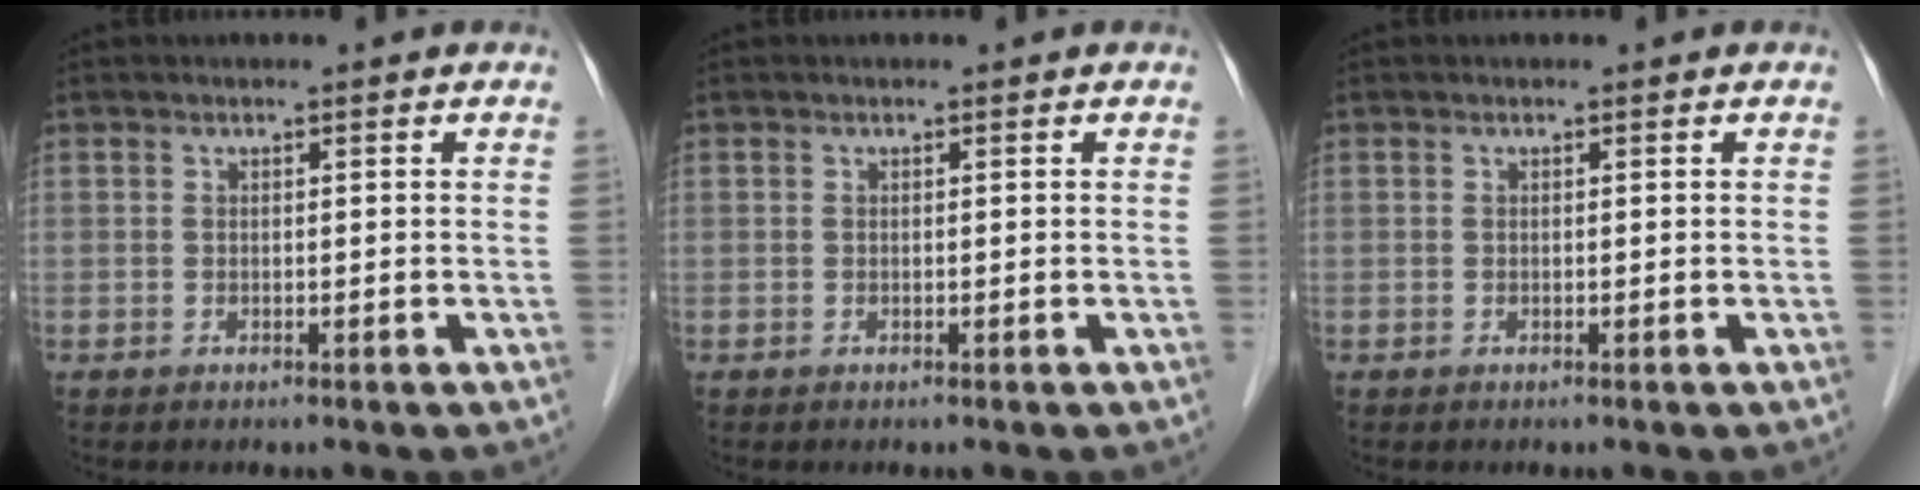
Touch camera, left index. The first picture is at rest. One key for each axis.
{"total": 0.0}
{"total": 0.0}